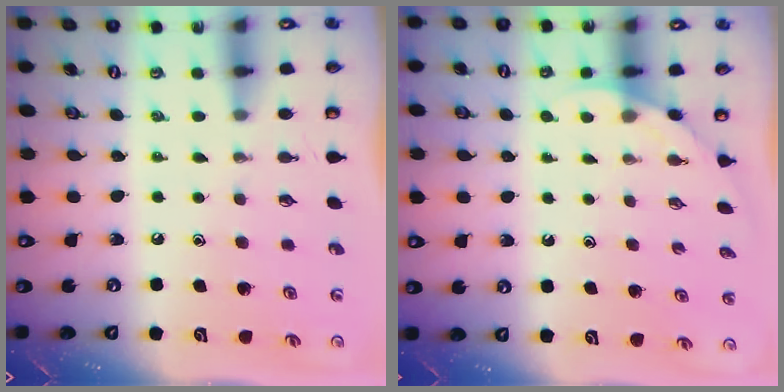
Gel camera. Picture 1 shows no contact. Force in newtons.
{"total": 2.0, "press": 2.0, "slide": 0.0}